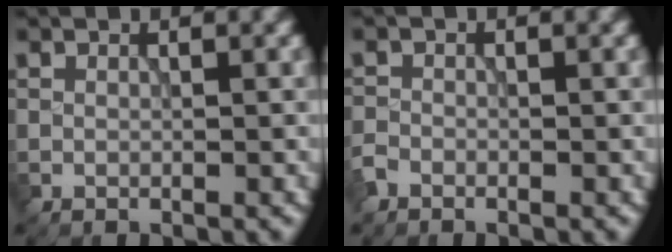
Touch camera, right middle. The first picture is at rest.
{"total": 1.2, "force": [-1.0, 0.6, 0.2], "torque": [-0.003, 0.000, -0.026]}